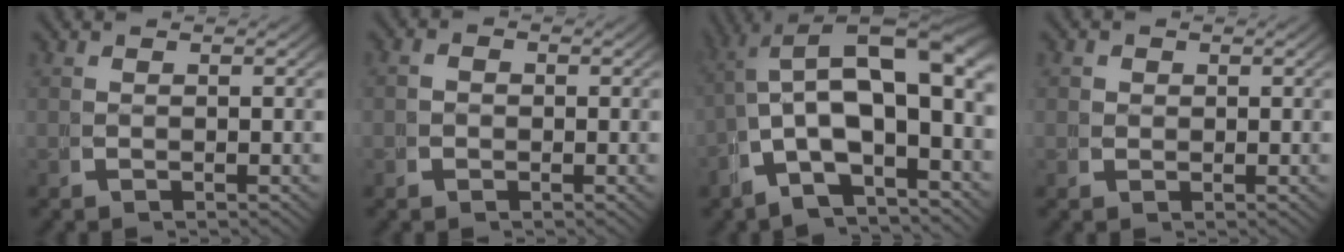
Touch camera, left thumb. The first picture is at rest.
{"total": 0.9, "force": [-0.4, 0.8, 0.1], "torque": [0.002, 0.000, -0.012]}
{"total": 12.1, "force": [0.5, 7.5, 9.5], "torque": [-0.165, -0.020, 0.007]}
{"total": 1.3, "force": [0.3, 1.3, 0.2], "torque": [-0.001, -0.006, 0.004]}